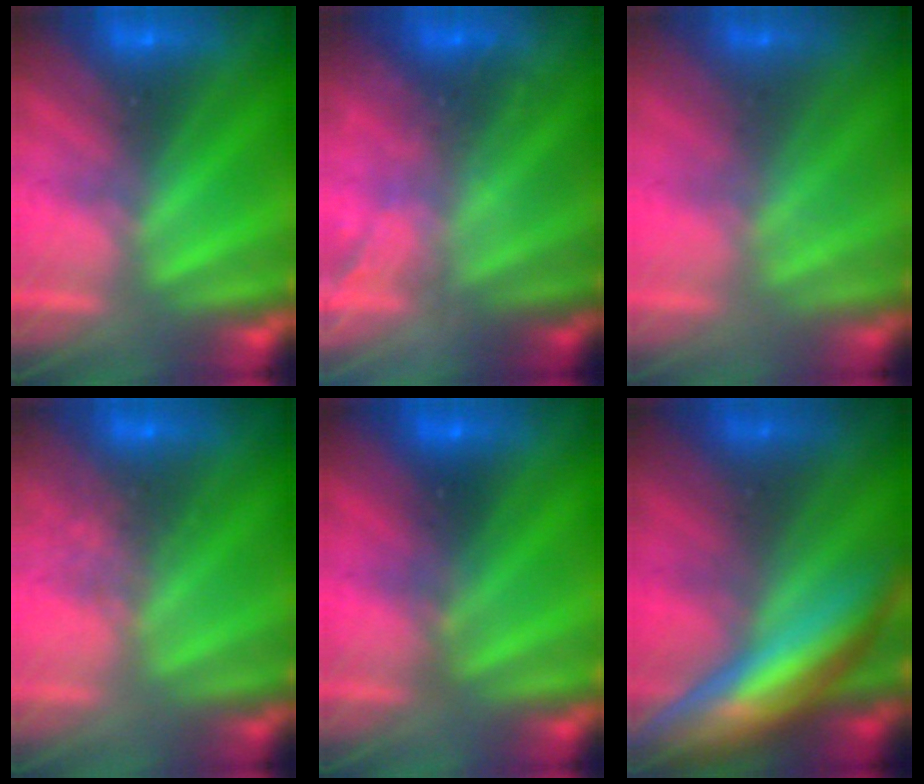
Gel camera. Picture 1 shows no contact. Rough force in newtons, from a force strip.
{"total": 2.3}
{"total": 1.1}
{"total": 2.6}
{"total": 2.3}
{"total": 6.5}